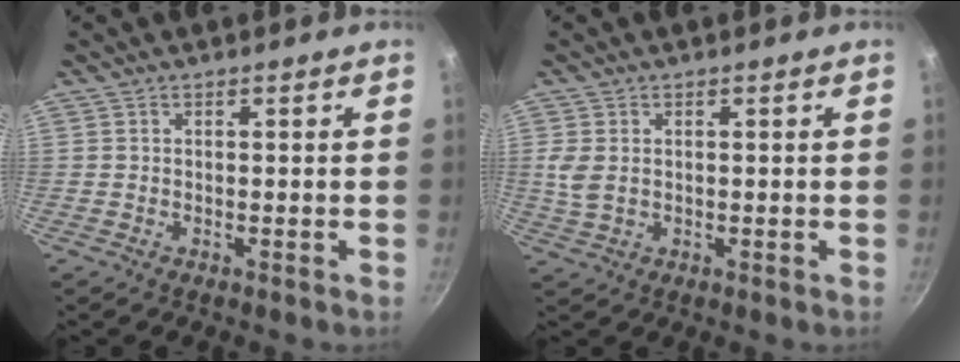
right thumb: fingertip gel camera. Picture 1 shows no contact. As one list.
[{"total": 3.6, "force": [0.3, 2.4, 2.6], "torque": [-0.069, 0.000, 0.010]}]